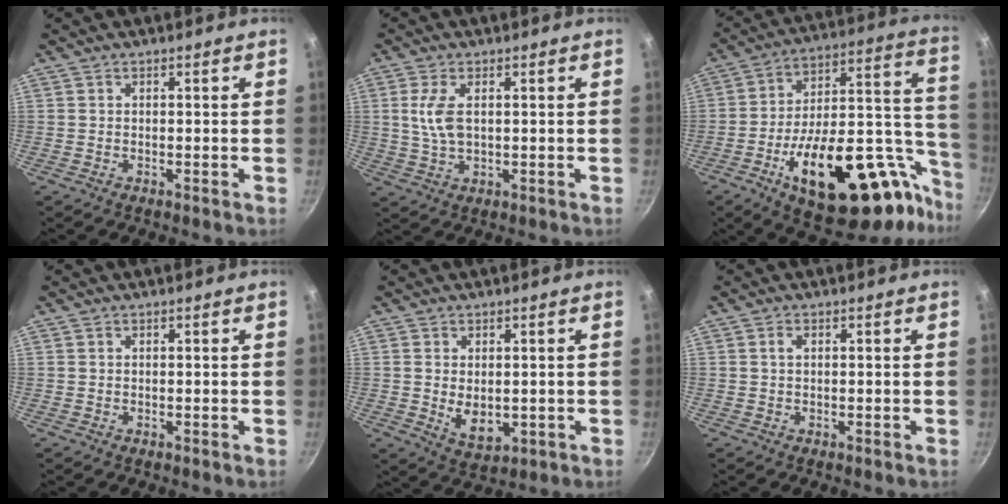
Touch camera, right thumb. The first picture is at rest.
{"total": 5.7, "force": [1.0, 2.8, 4.8], "torque": [-0.102, 0.001, 0.020]}
{"total": 32.7, "force": [-15.0, 14.8, 25.0], "torque": [-0.294, 0.084, -0.212]}
{"total": 0.0}
{"total": 6.0, "force": [0.0, 3.8, 4.6], "torque": [-0.072, -0.015, 0.012]}
{"total": 0.9, "force": [0.2, 0.5, 0.7], "torque": [-0.014, 0.003, 0.004]}